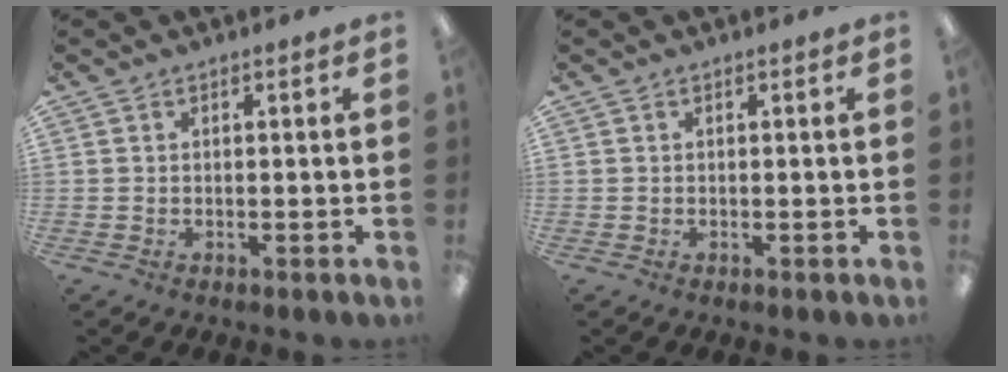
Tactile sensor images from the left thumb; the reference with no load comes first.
{"total": 0.0}